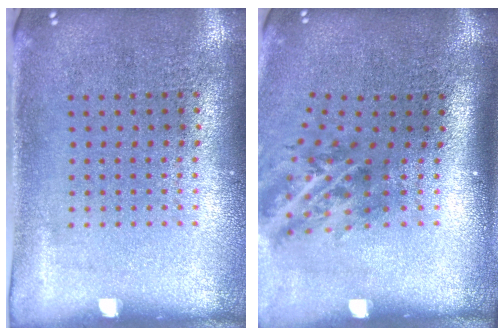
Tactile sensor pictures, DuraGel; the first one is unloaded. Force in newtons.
{"total": 1.9, "press": 1.1, "slide": 1.5}